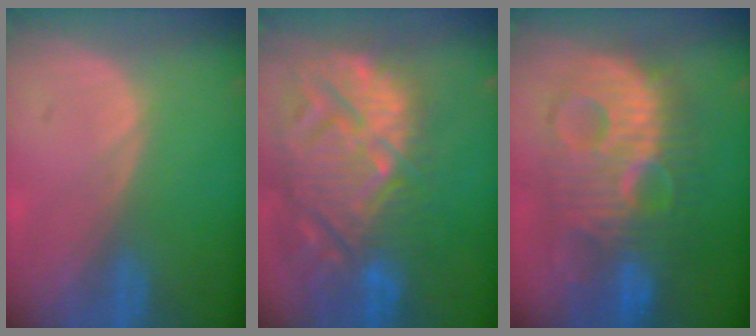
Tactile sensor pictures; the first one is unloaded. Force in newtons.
{"total": 15.2, "press": 13.1, "slide": 7.8}
{"total": 11.9, "press": 11.9, "slide": 0.7}